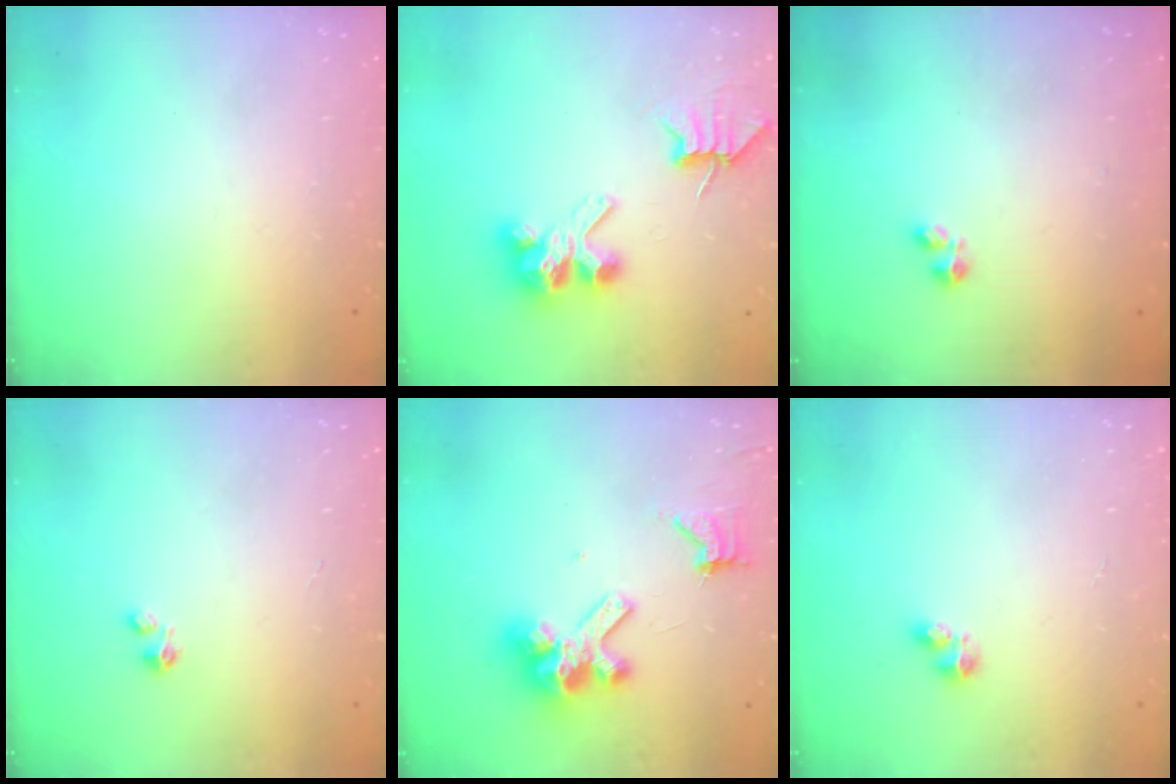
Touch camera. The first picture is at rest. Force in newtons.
{"total": 7.0, "press": 7.0, "slide": 0.6}
{"total": 1.0, "press": 0.9, "slide": 0.4}
{"total": 0.8, "press": 0.7, "slide": 0.3}
{"total": 11.6, "press": 11.5, "slide": 1.4}
{"total": 4.4, "press": 4.4, "slide": 0.6}